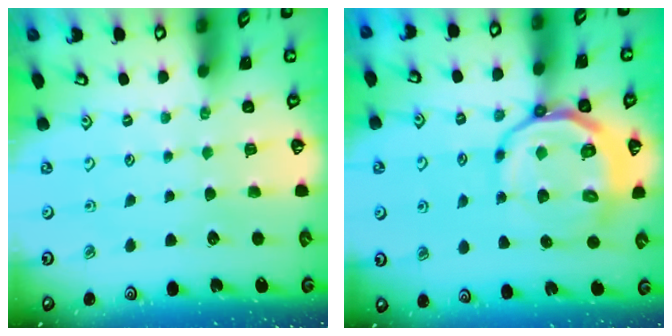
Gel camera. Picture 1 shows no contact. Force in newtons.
{"total": 14.3, "press": 13.9, "slide": 3.0}